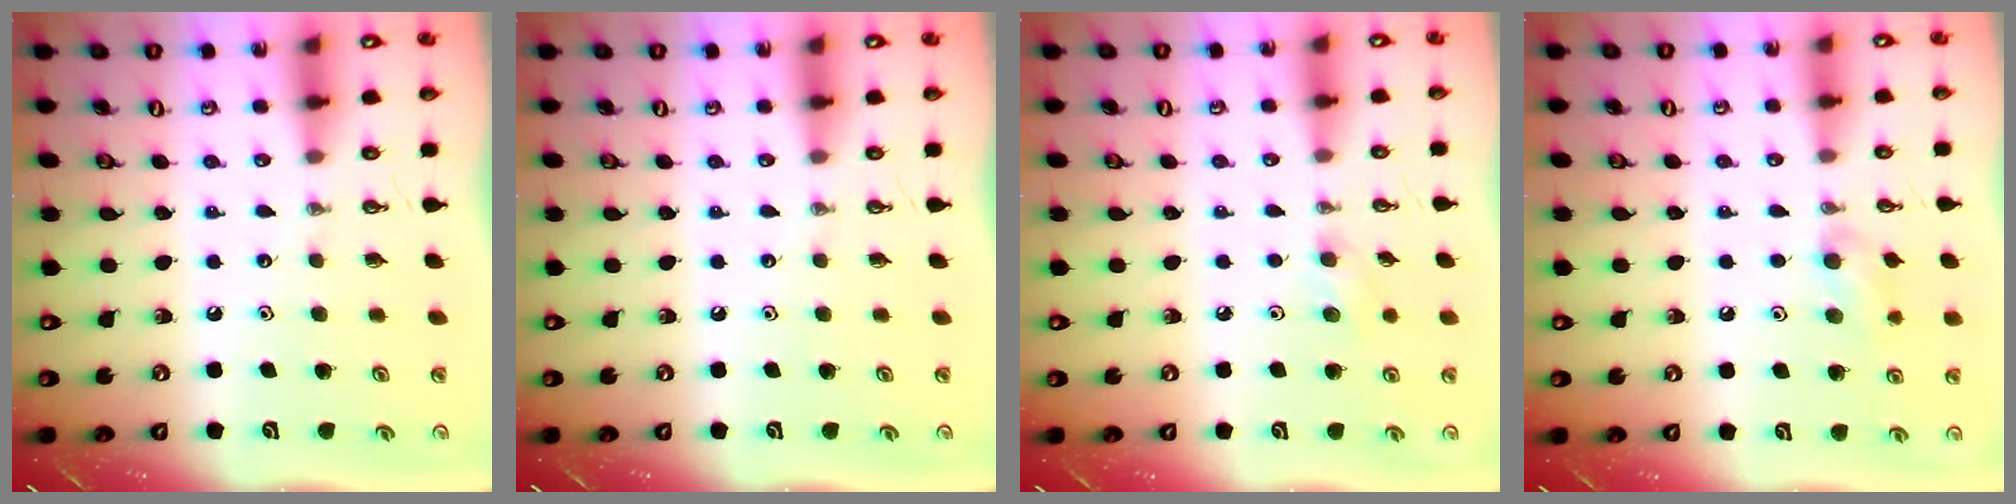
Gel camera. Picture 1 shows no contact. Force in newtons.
{"total": 0.0}
{"total": 7.2, "press": 6.8, "slide": 2.1}
{"total": 9.0, "press": 6.3, "slide": 6.5}